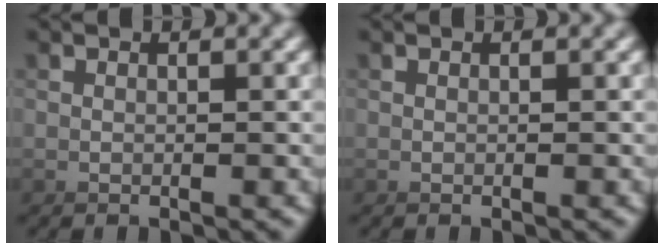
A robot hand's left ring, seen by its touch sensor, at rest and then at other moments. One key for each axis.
{"total": 0.0}